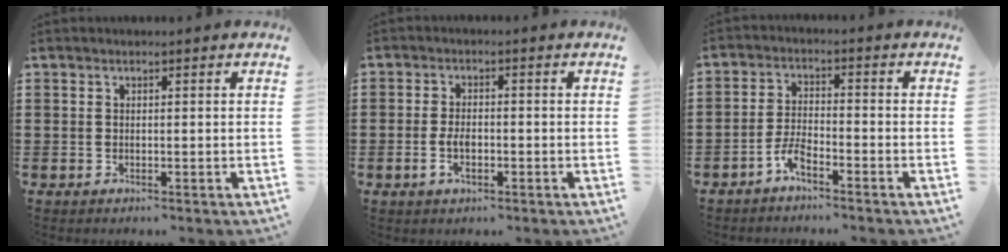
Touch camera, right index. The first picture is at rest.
{"total": 3.3, "force": [-0.9, 1.5, 2.7], "torque": [-0.061, -0.003, -0.017]}
{"total": 3.7, "force": [-2.9, 0.7, 2.3], "torque": [-0.057, 0.001, -0.058]}